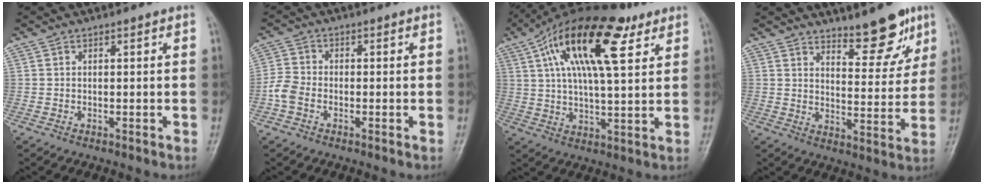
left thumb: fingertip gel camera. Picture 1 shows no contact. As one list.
[{"total": 4.2, "force": [-1.7, 3.0, 2.3], "torque": [-0.049, 0.006, -0.042]}, {"total": 20.7, "force": [9.0, 7.9, 17.0], "torque": [-0.282, 0.000, 0.149]}, {"total": 10.3, "force": [7.3, 3.6, 6.2], "torque": [-0.057, -0.056, 0.114]}]